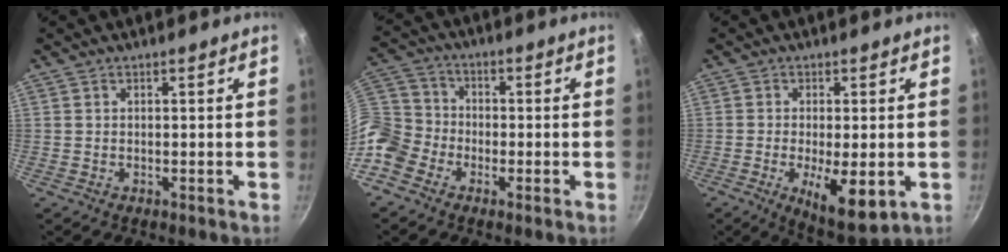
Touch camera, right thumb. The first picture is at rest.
{"total": 9.5, "force": [-4.5, 7.3, 3.9], "torque": [-0.061, 0.044, -0.111]}
{"total": 9.7, "force": [-2.3, 3.2, 8.9], "torque": [-0.140, -0.010, -0.025]}